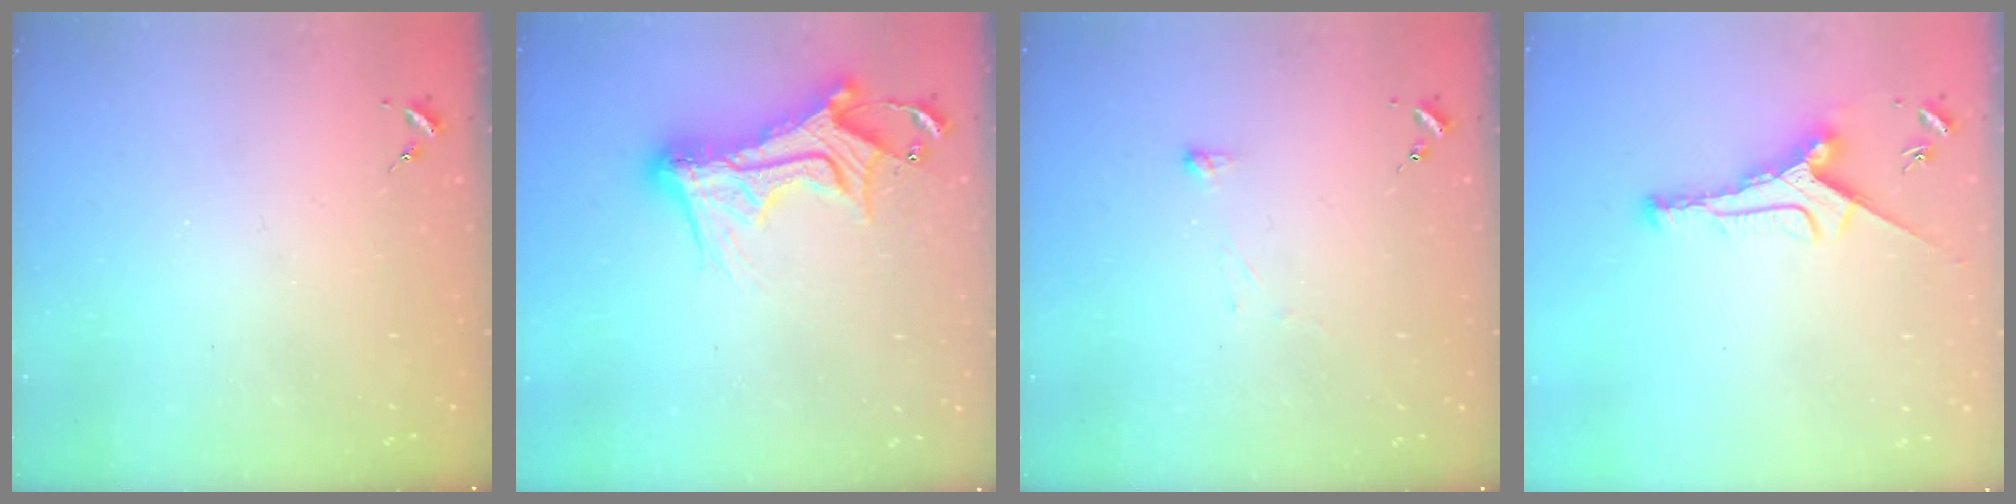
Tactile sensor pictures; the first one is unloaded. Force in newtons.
{"total": 16.3, "press": 16.2, "slide": 1.3}
{"total": 2.9, "press": 2.8, "slide": 0.4}
{"total": 10.0, "press": 10.0, "slide": 0.5}